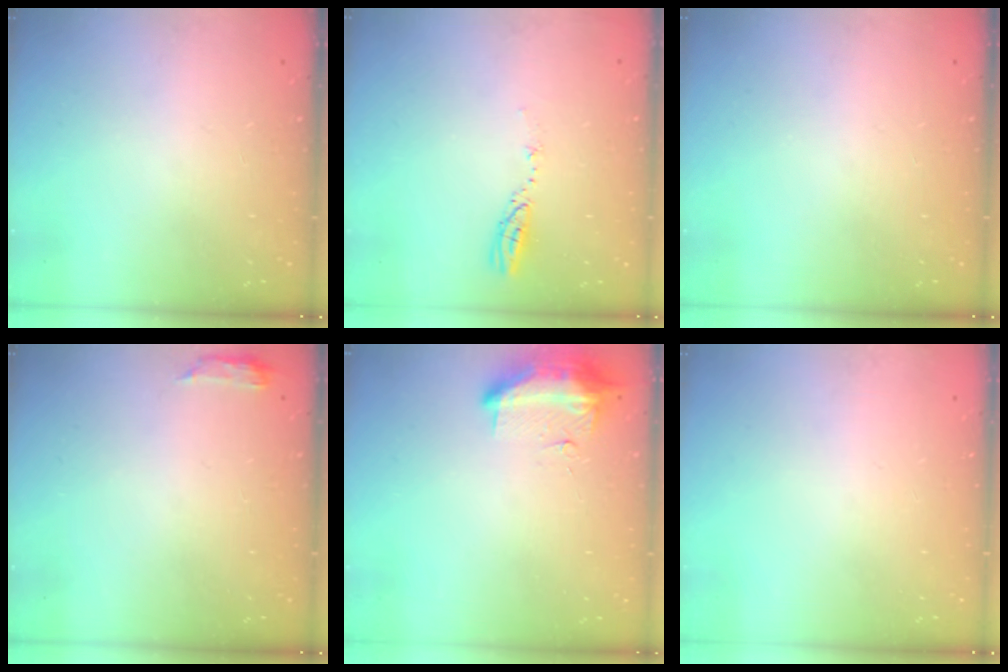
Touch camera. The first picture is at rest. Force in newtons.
{"total": 3.8, "press": 3.8, "slide": 0.4}
{"total": 0.0}
{"total": 5.1, "press": 5.0, "slide": 0.9}
{"total": 19.3, "press": 12.1, "slide": 15.1}
{"total": 13.0, "press": 3.6, "slide": 12.5}